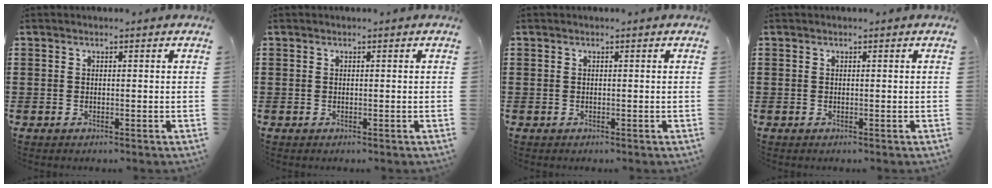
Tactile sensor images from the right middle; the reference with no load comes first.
{"total": 0.0}
{"total": 0.0}
{"total": 0.0}